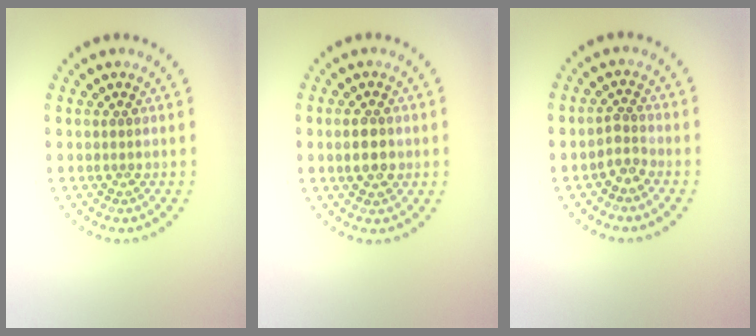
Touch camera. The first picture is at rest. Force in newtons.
{"total": 2.3, "press": 2.3, "slide": 0.2}
{"total": 1.7, "press": 1.1, "slide": 1.3}